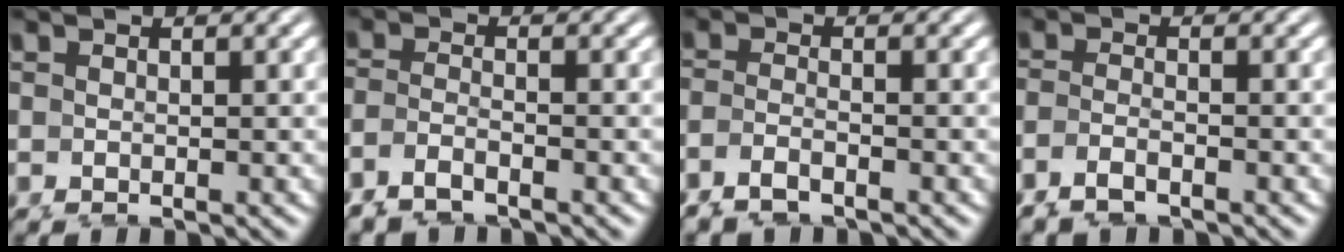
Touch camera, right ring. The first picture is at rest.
{"total": 4.5, "force": [-1.8, 3.8, 1.8], "torque": [-0.059, -0.019, -0.027]}
{"total": 3.5, "force": [-1.6, 2.8, 1.6], "torque": [-0.052, -0.018, -0.020]}
{"total": 3.2, "force": [-1.5, 2.4, 1.5], "torque": [-0.049, -0.018, -0.017]}